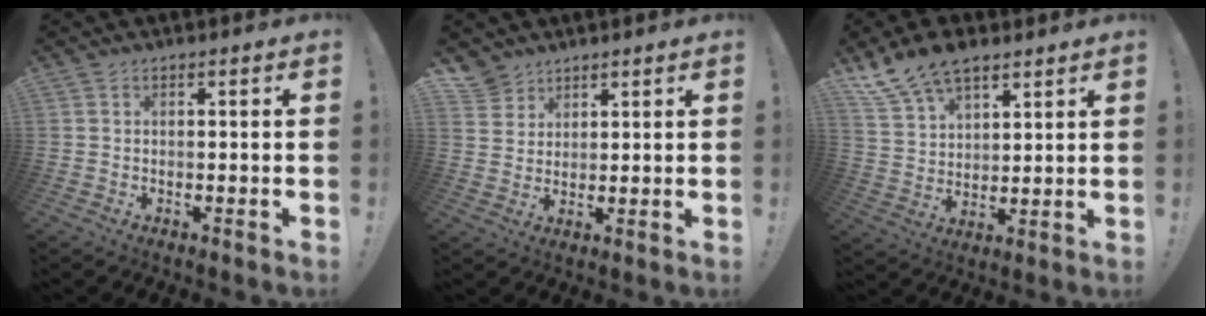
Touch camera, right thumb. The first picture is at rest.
{"total": 5.3, "force": [4.0, 3.4, 0.4], "torque": [-0.009, -0.029, 0.078]}
{"total": 12.8, "force": [9.5, 6.6, 5.5], "torque": [-0.106, -0.053, 0.183]}